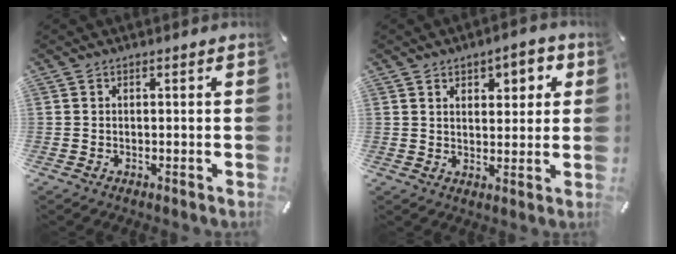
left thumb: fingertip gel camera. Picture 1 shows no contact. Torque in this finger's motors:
{"motor_torque": [-0.05, 0.02, 0.05, 0.00, 0.12]}